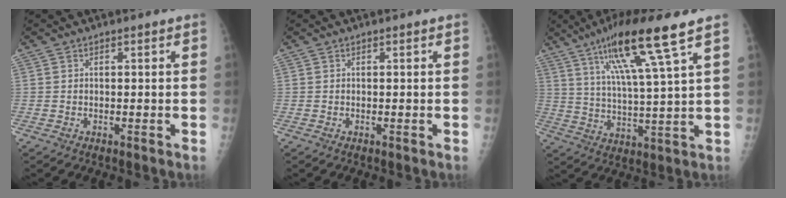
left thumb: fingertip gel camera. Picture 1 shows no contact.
{"total": 0.0}
{"total": 14.7, "force": [8.1, 0.3, 12.2], "torque": [-0.221, -0.027, 0.146]}